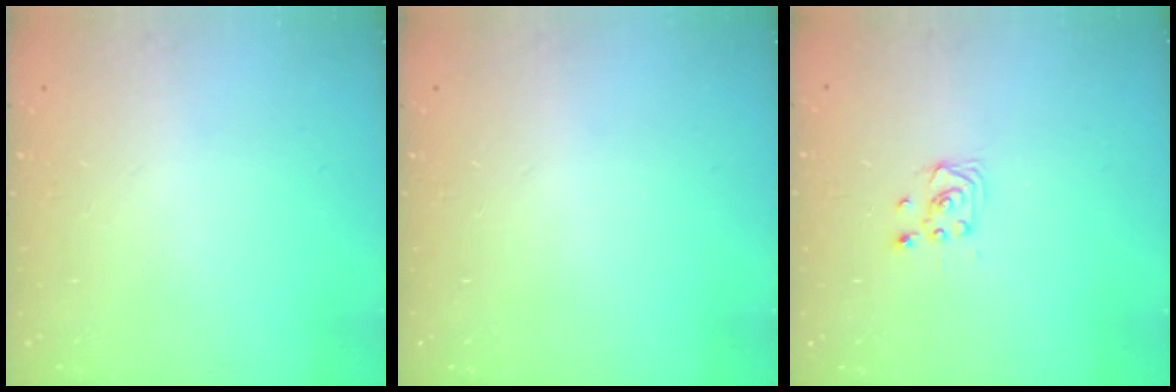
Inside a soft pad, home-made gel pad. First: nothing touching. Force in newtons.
{"total": 0.0}
{"total": 2.9, "press": 2.9, "slide": 0.4}